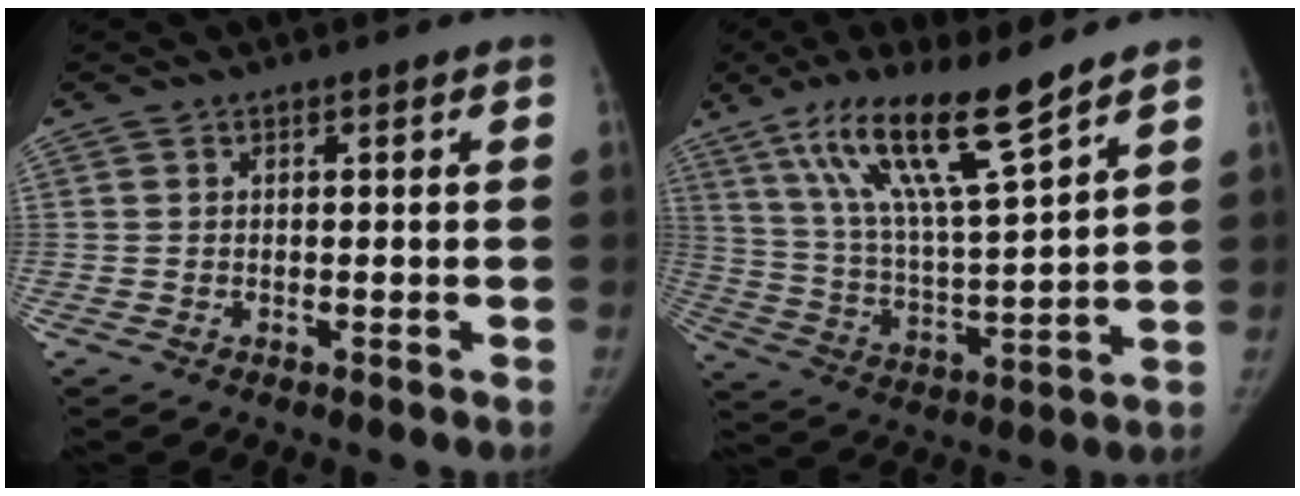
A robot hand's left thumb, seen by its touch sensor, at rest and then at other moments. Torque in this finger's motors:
{"motor_torque": [0.50, -0.09, 1.49, -1.28, 0.56]}